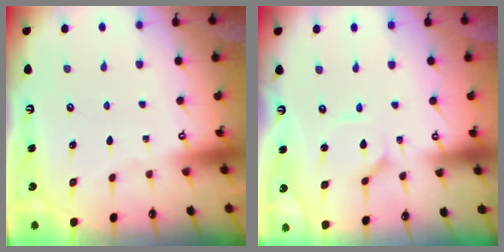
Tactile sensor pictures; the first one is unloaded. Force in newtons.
{"total": 2.4, "press": 2.4, "slide": 0.3}